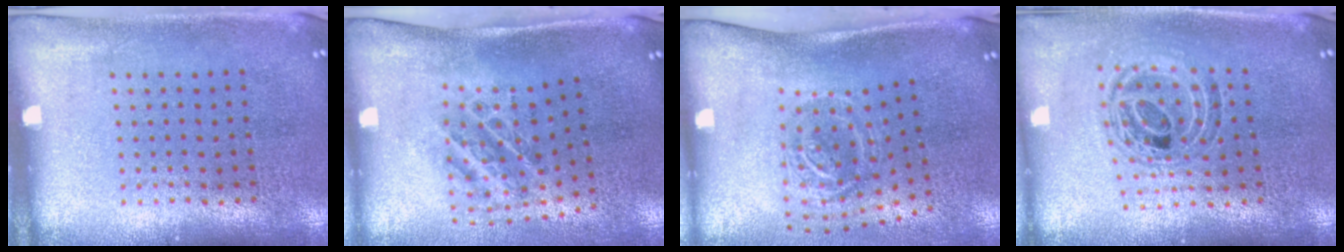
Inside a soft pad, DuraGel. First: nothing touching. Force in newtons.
{"total": 1.3, "press": 1.1, "slide": 0.7}
{"total": 2.0, "press": 1.3, "slide": 1.6}
{"total": 0.9, "press": 0.9, "slide": 0.2}